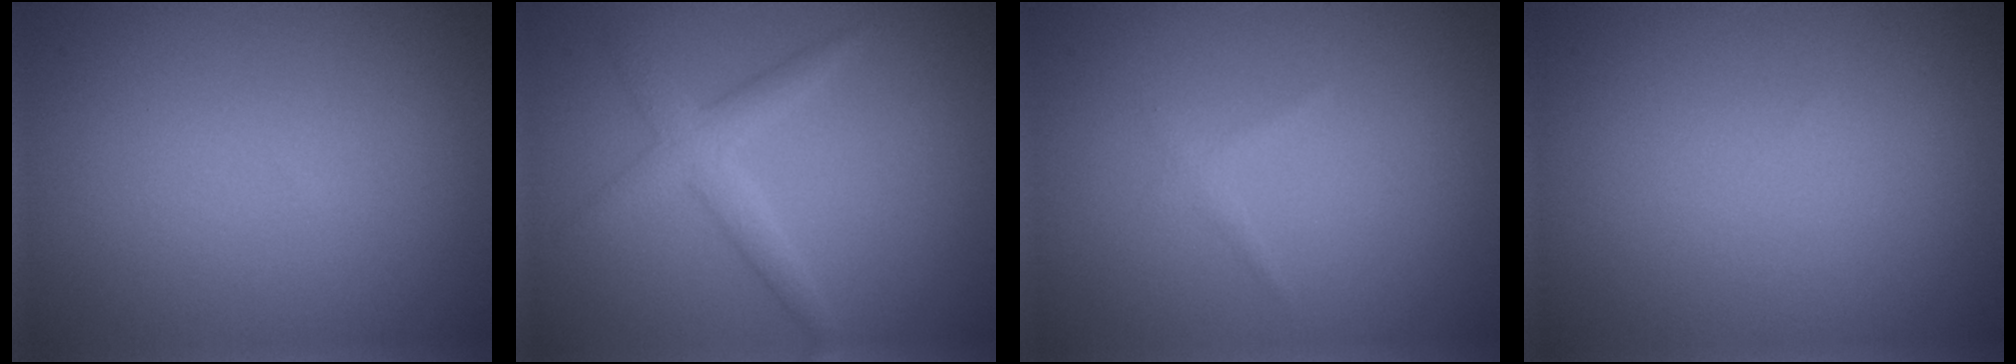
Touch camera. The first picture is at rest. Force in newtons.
{"total": 2.5, "press": 2.5, "slide": 0.2}
{"total": 0.7, "press": 0.7, "slide": 0.1}
{"total": 0.0}